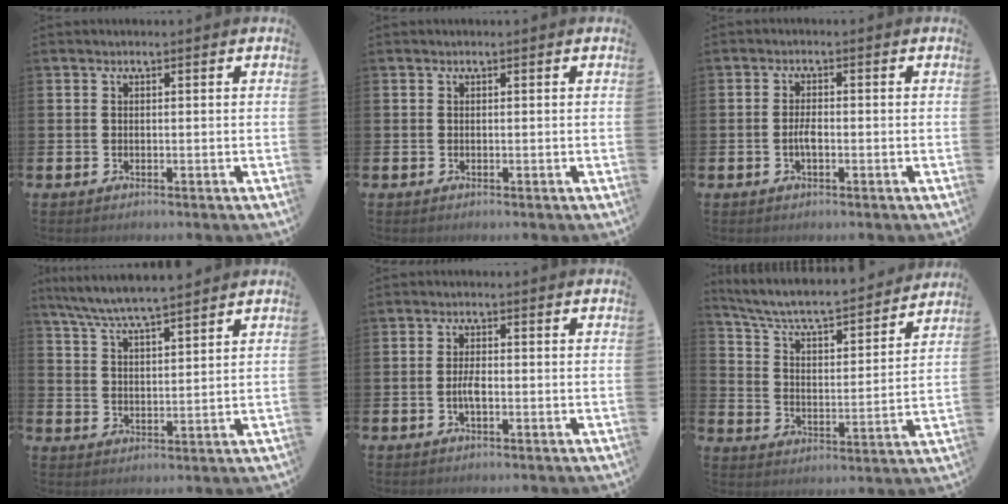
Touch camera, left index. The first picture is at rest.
{"total": 0.0}
{"total": 2.2, "force": [-0.6, 0.8, 1.9], "torque": [-0.035, 0.002, -0.013]}
{"total": 6.6, "force": [6.3, 0.3, 1.9], "torque": [-0.057, -0.027, 0.114]}
{"total": 2.4, "force": [-0.6, 0.9, 2.2], "torque": [-0.040, 0.001, -0.012]}
{"total": 6.9, "force": [6.4, 1.1, 2.4], "torque": [-0.082, -0.051, 0.104]}